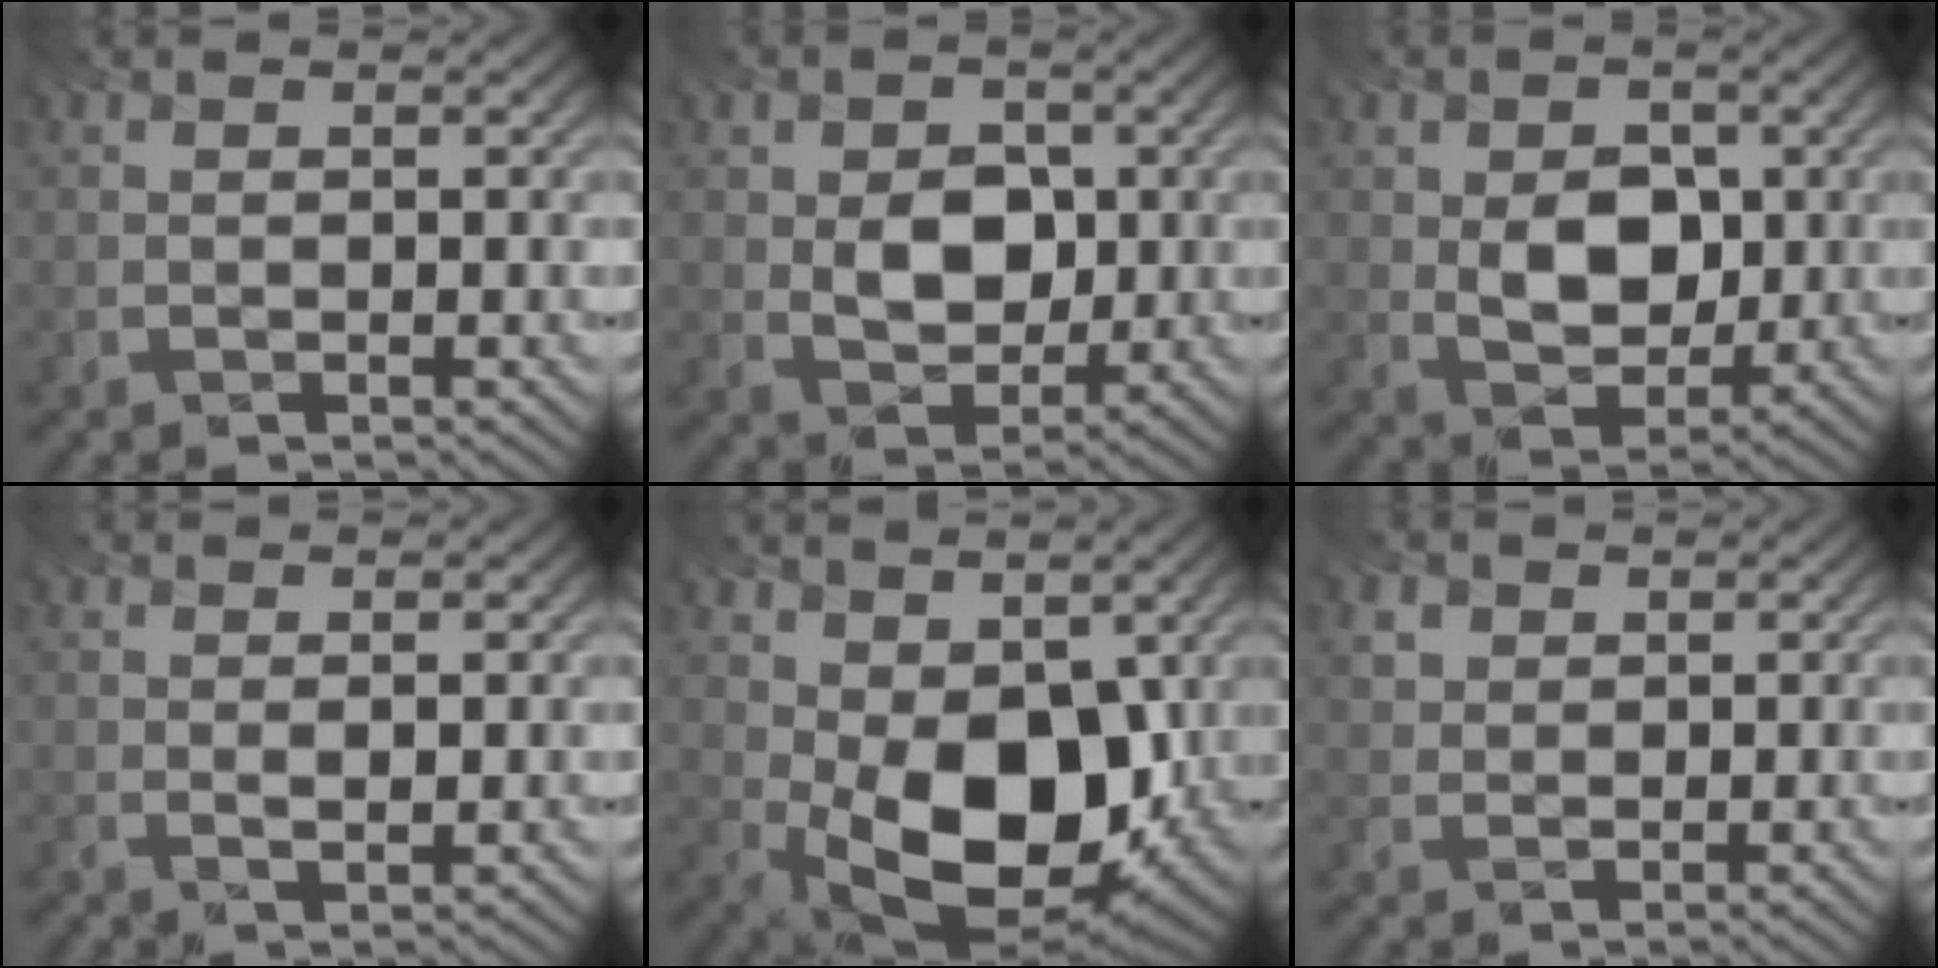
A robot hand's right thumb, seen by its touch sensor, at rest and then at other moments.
{"total": 5.5, "force": [-0.3, 4.2, 3.5], "torque": [-0.064, -0.007, -0.005]}
{"total": 6.0, "force": [-0.2, 4.5, 4.0], "torque": [-0.075, -0.009, -0.001]}
{"total": 1.3, "force": [0.6, 0.4, 1.1], "torque": [-0.016, -0.004, 0.013]}
{"total": 14.1, "force": [0.0, 8.7, 11.1], "torque": [-0.187, -0.034, 0.011]}
{"total": 1.7, "force": [0.9, 1.4, 0.2], "torque": [-0.008, 0.000, 0.025]}